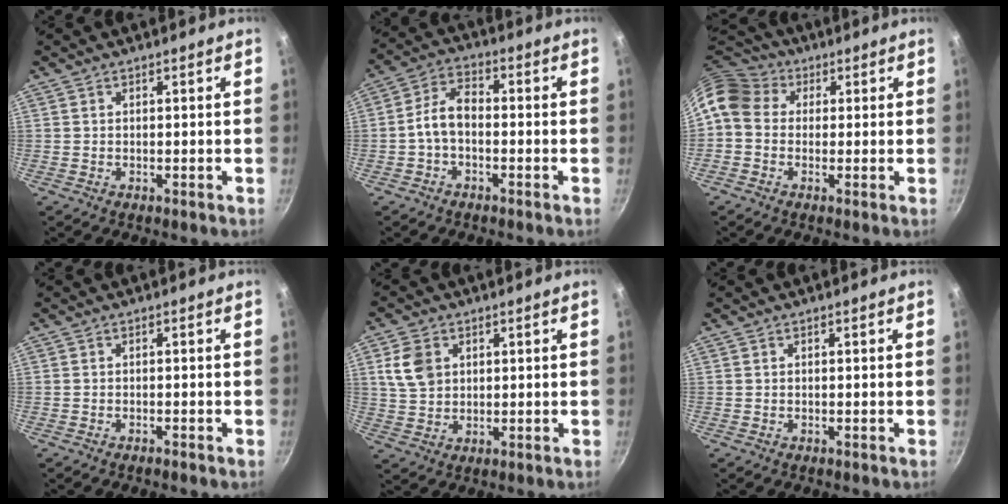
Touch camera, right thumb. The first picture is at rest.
{"total": 6.1, "force": [-1.5, 3.6, 4.7], "torque": [-0.086, 0.033, -0.038]}
{"total": 9.5, "force": [1.7, 7.9, 5.1], "torque": [-0.084, 0.023, 0.010]}
{"total": 0.7, "force": [-0.6, 0.1, 0.3], "torque": [-0.016, 0.006, -0.009]}
{"total": 7.1, "force": [2.3, 5.3, 4.0], "torque": [-0.064, -0.004, 0.045]}
{"total": 0.0}